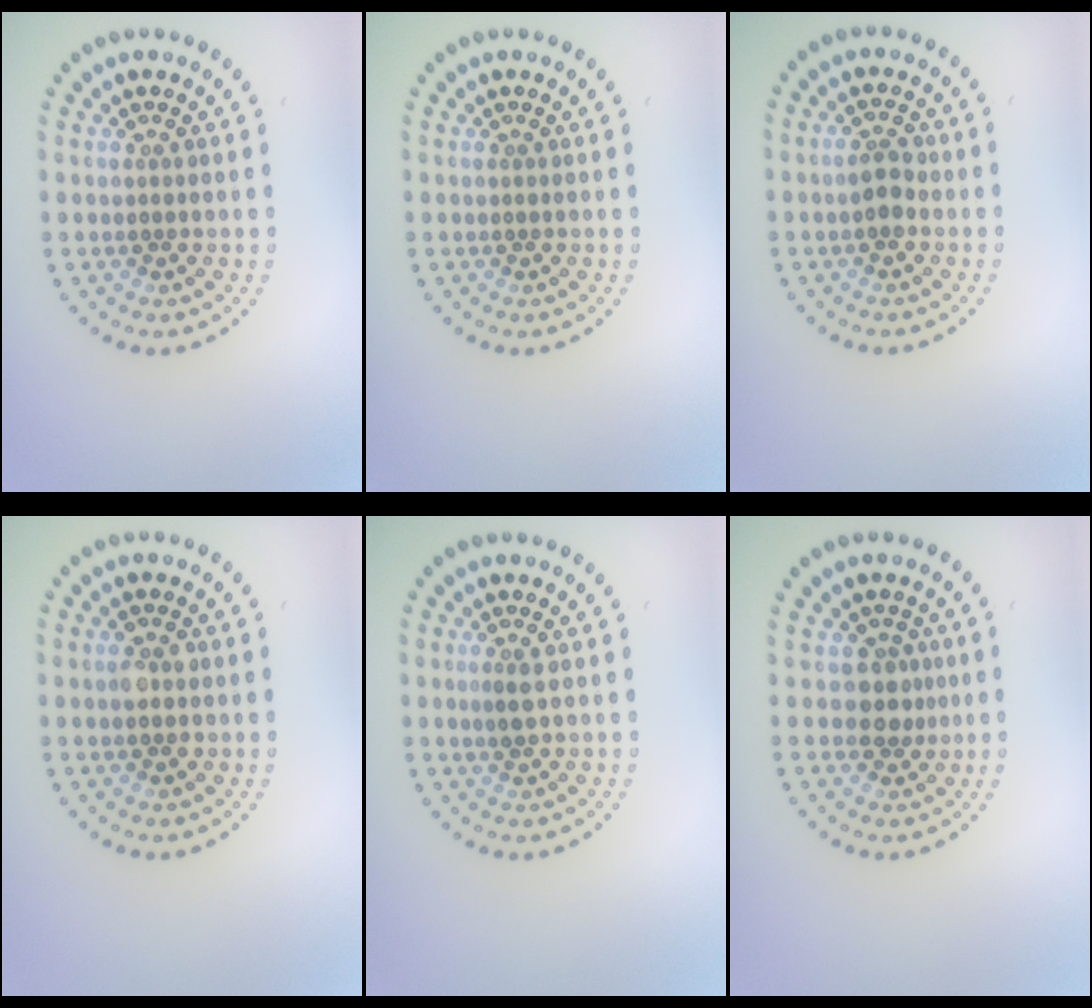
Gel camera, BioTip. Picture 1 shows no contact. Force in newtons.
{"total": 0.0}
{"total": 1.7, "press": 1.7, "slide": 0.2}
{"total": 2.3, "press": 2.3, "slide": 0.1}
{"total": 1.1, "press": 1.1, "slide": 0.4}
{"total": 2.0, "press": 1.8, "slide": 1.0}